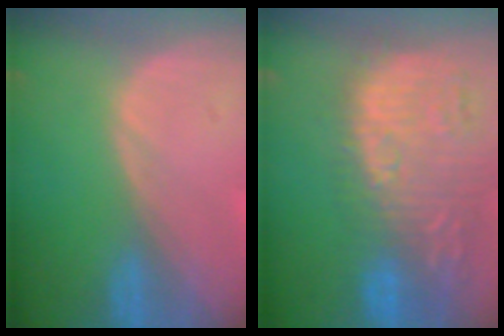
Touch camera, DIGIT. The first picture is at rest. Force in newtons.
{"total": 14.4, "press": 12.5, "slide": 7.2}